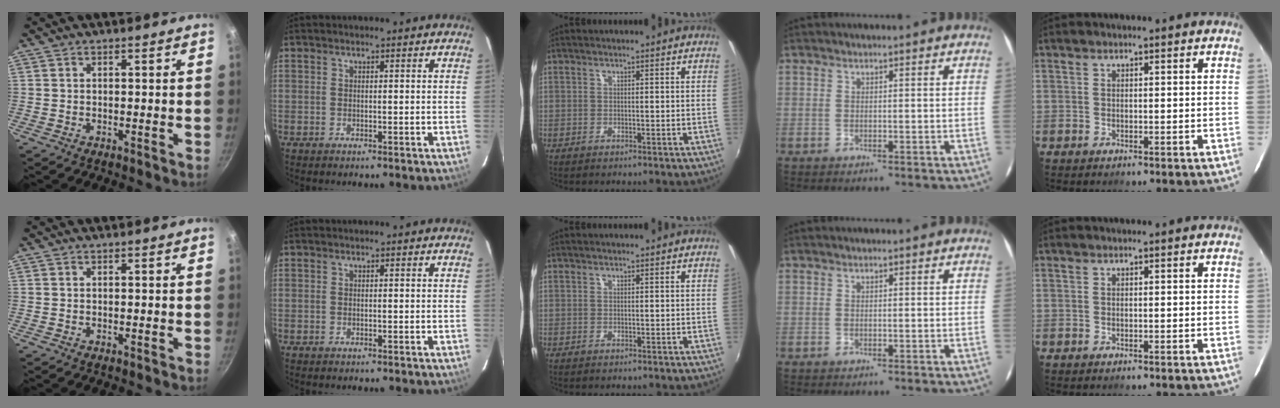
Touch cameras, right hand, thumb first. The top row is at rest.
{}